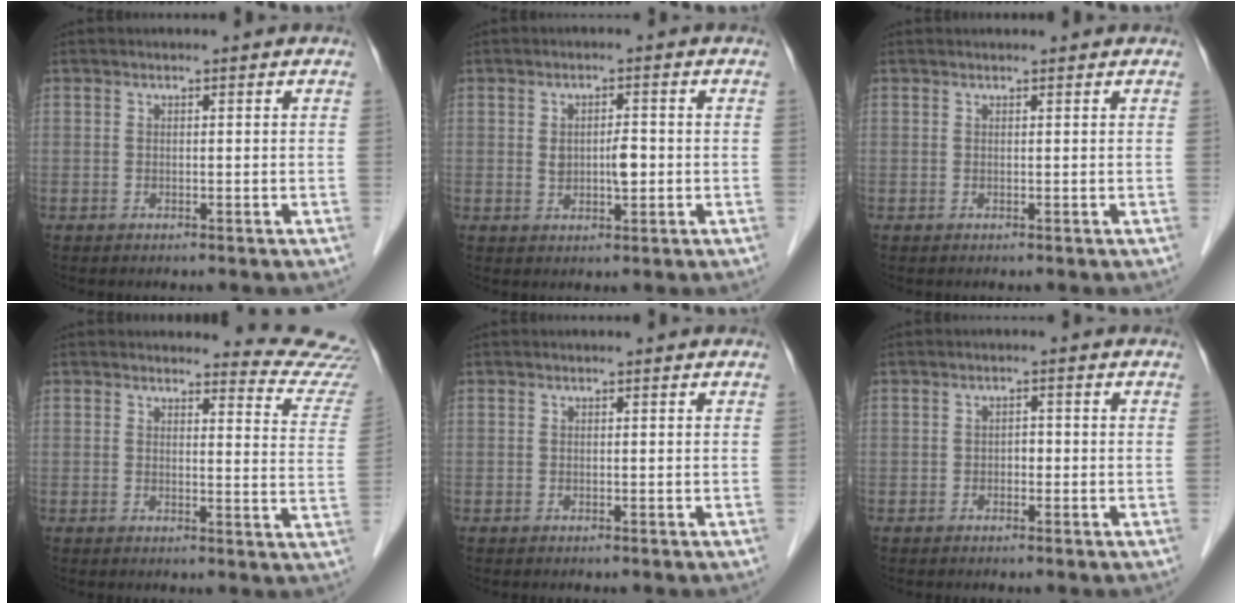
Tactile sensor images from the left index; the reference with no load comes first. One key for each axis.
{"total": 3.6, "fx": -0.2, "fy": 1.4, "fz": 3.3, "tx": -0.056, "ty": 0.001, "tz": 0.002}
{"total": 3.2, "fx": 3.1, "fy": 0.6, "fz": 0.5, "tx": -0.007, "ty": 0.027, "tz": 0.038}
{"total": 9.8, "fx": 9.8, "fy": 0.3, "fz": -0.4, "tx": 0.025, "ty": -0.091, "tz": 0.078}
{"total": 0.0}
{"total": 1.3, "fx": -0.4, "fy": 0.9, "fz": 0.8, "tx": -0.008, "ty": 0.005, "tz": -0.008}